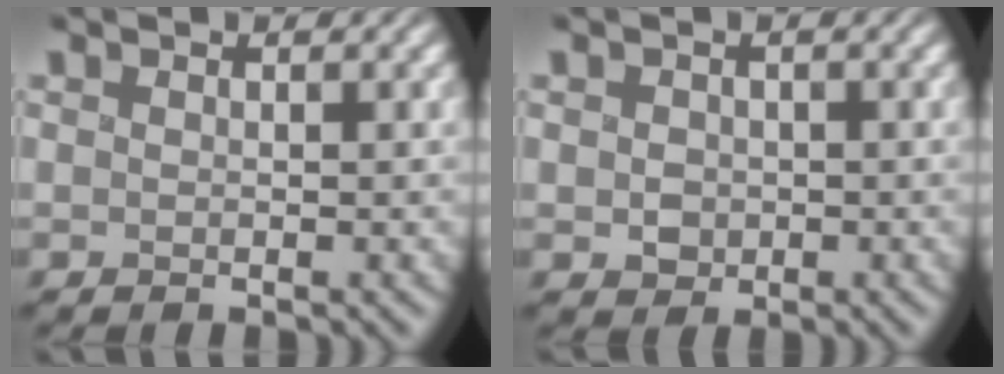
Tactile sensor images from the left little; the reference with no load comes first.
{"total": 1.7, "force": [-0.2, 1.5, 0.6], "torque": [-0.016, -0.003, -0.003]}